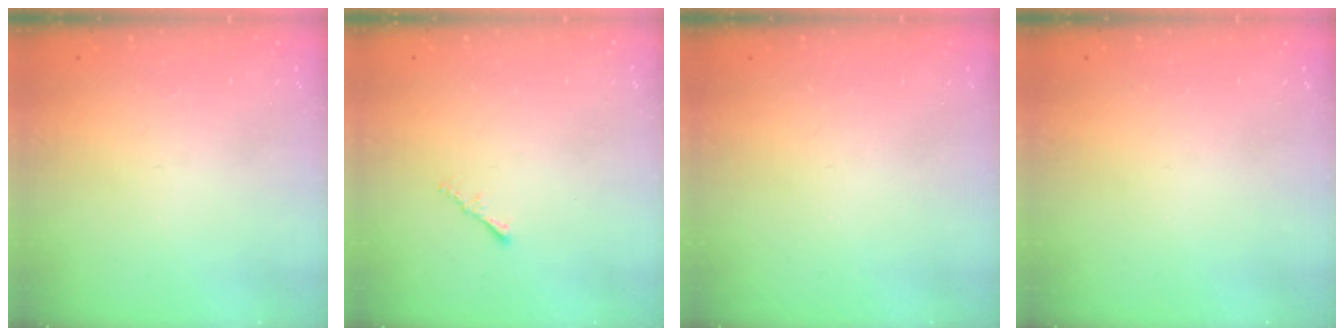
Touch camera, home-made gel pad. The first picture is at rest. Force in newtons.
{"total": 1.2, "press": 1.1, "slide": 0.4}
{"total": 0.0}
{"total": 0.0}